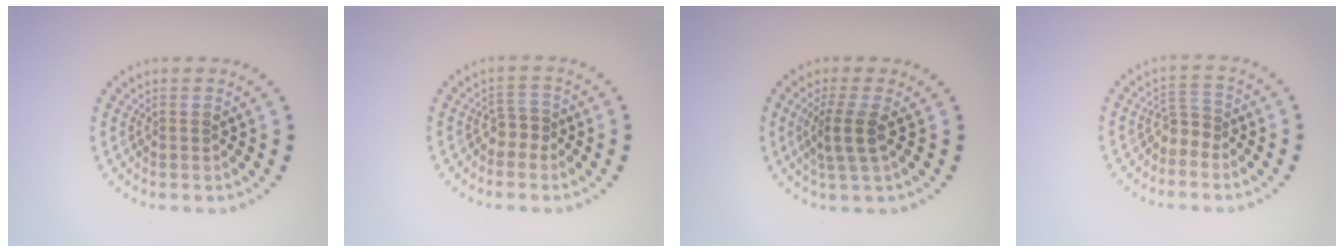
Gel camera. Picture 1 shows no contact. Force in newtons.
{"total": 1.6, "press": 1.3, "slide": 0.9}
{"total": 2.6, "press": 2.1, "slide": 1.6}
{"total": 1.8, "press": 1.2, "slide": 1.3}